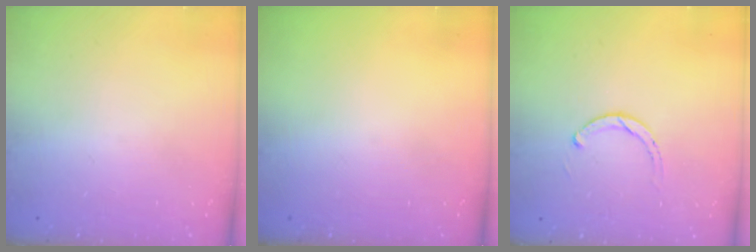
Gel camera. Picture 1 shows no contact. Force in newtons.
{"total": 0.0}
{"total": 1.9, "press": 1.9, "slide": 0.2}